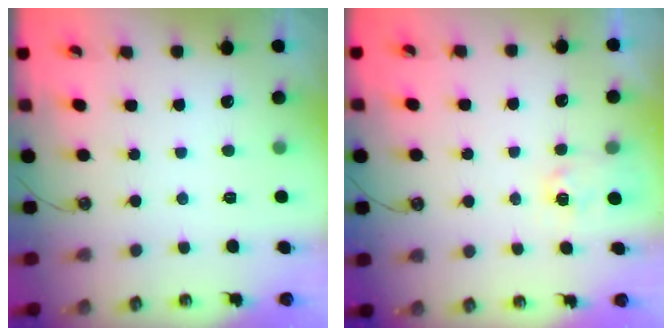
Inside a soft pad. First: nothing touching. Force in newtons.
{"total": 2.6, "press": 2.6, "slide": 0.4}